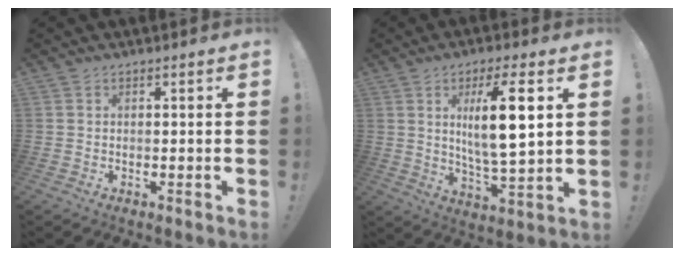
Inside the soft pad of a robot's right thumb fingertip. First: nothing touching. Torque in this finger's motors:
{"motor_torque": [-0.12, 0.98, 0.81, 0.62, 0.17]}